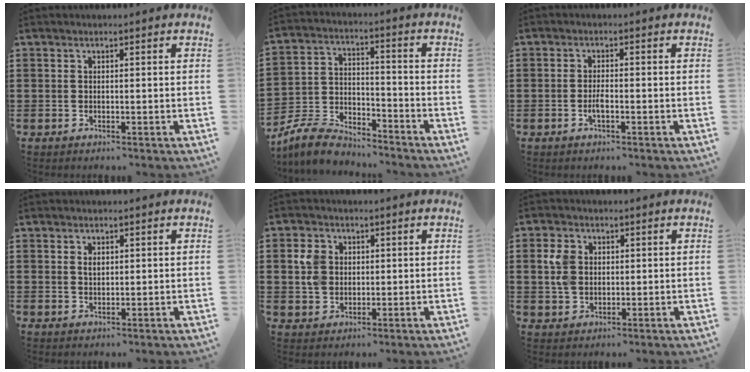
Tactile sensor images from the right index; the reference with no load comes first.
{"total": 6.9, "force": [-6.6, 1.6, 1.5], "torque": [-0.039, 0.012, -0.129]}
{"total": 2.0, "force": [-0.9, 0.4, 1.8], "torque": [-0.040, -0.003, -0.018]}
{"total": 1.3, "force": [0.5, 0.8, 0.9], "torque": [-0.020, 0.005, 0.008]}
{"total": 4.4, "force": [0.8, 3.8, 2.0], "torque": [-0.051, 0.015, 0.013]}
{"total": 4.0, "force": [0.8, 3.2, 2.3], "torque": [-0.061, 0.012, 0.010]}